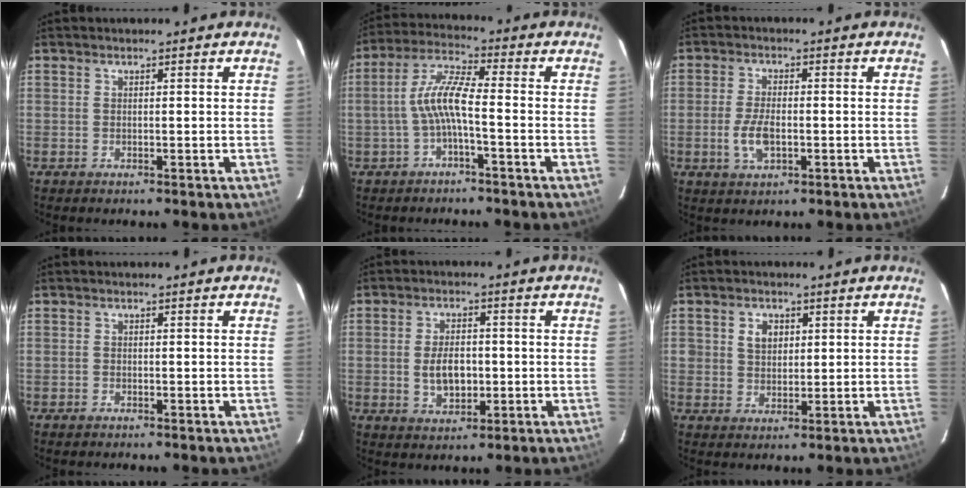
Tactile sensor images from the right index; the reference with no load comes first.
{"total": 6.9, "force": [-2.0, 1.1, 6.6], "torque": [-0.154, 0.016, -0.036]}
{"total": 5.6, "force": [-1.5, 2.7, 4.7], "torque": [-0.102, -0.004, -0.027]}
{"total": 0.6, "force": [-0.6, 0.3, 0.1], "torque": [-0.004, 0.001, -0.011]}
{"total": 6.6, "force": [-0.8, 4.0, 5.2], "torque": [-0.101, -0.002, -0.007]}
{"total": 3.9, "force": [1.3, 3.3, 1.6], "torque": [-0.025, 0.010, 0.026]}